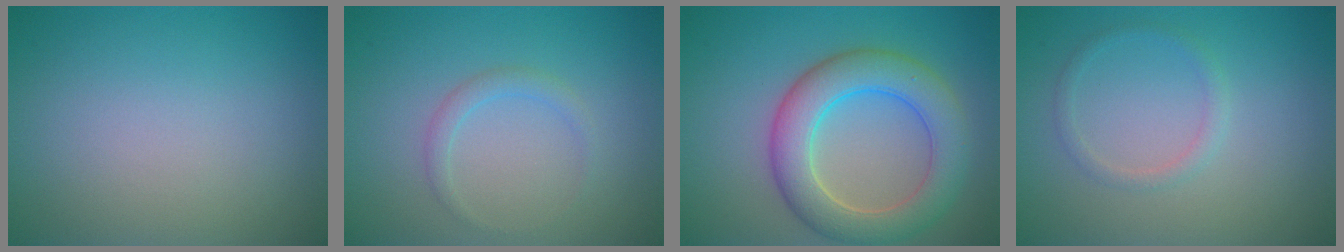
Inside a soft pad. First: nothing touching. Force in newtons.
{"total": 1.3, "press": 1.3, "slide": 0.0}
{"total": 6.6, "press": 6.6, "slide": 0.2}
{"total": 1.2, "press": 1.2, "slide": 0.0}